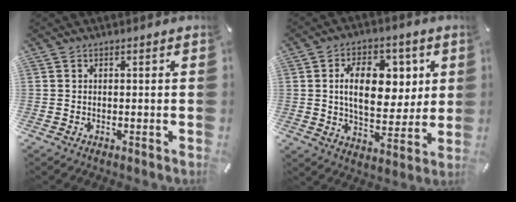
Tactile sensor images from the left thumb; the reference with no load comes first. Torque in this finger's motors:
{"motor_torque": [0.51, 0.61, 0.85, -0.70, 0.46]}